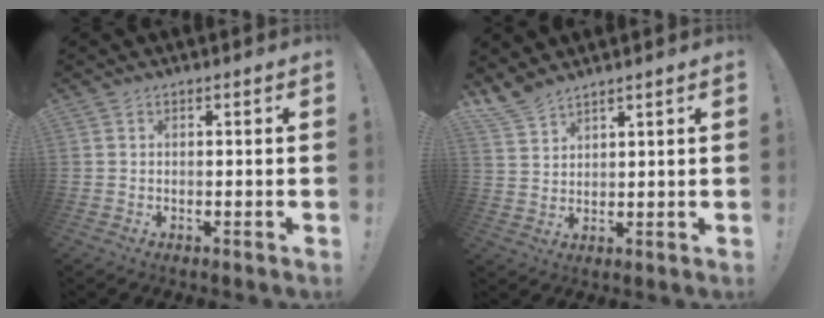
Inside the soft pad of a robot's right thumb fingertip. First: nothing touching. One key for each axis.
{"total": 5.8, "fx": 5.3, "fy": 1.5, "fz": 1.9, "tx": -0.046, "ty": -0.031, "tz": 0.103}